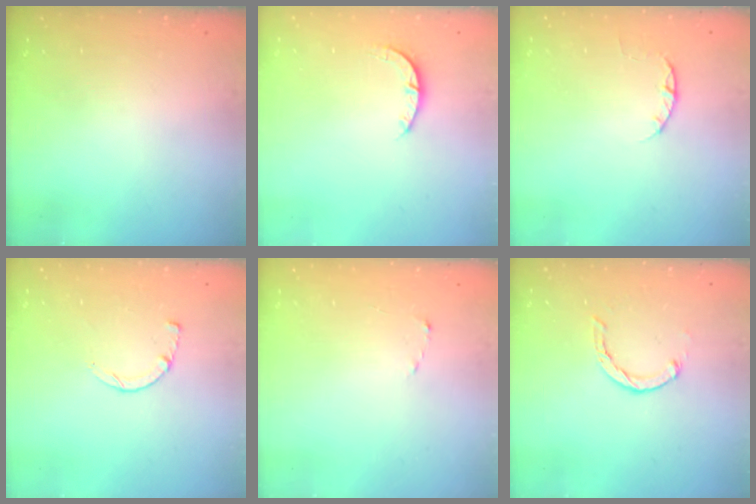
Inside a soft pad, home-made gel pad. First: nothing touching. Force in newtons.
{"total": 2.9, "press": 2.9, "slide": 0.4}
{"total": 2.4, "press": 2.4, "slide": 0.4}
{"total": 2.5, "press": 2.5, "slide": 0.3}
{"total": 1.5, "press": 1.5, "slide": 0.2}
{"total": 2.0, "press": 2.0, "slide": 0.4}